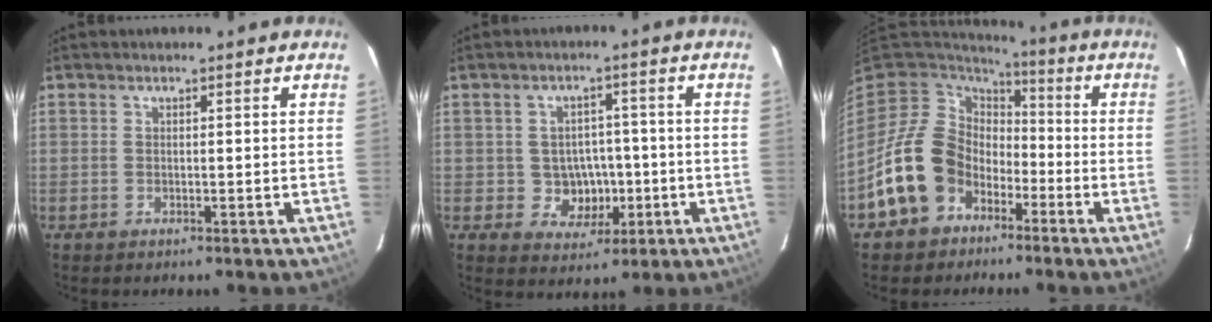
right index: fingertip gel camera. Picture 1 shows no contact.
{"total": 6.3, "force": [-1.2, 5.8, 2.2], "torque": [-0.051, 0.016, 0.000]}
{"total": 14.4, "force": [-6.2, 12.1, 4.8], "torque": [-0.126, 0.019, -0.093]}